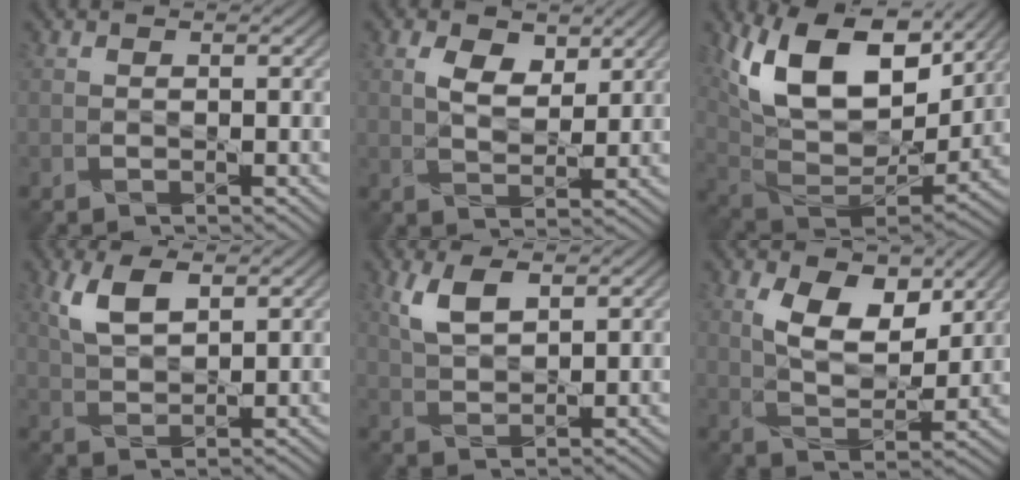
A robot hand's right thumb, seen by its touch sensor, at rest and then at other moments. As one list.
[{"total": 4.0, "force": [2.1, 2.1, 2.7], "torque": [-0.062, -0.001, 0.039]}, {"total": 17.2, "force": [8.4, 9.1, 11.9], "torque": [-0.238, 0.022, 0.143]}, {"total": 5.6, "force": [2.9, 2.3, 4.2], "torque": [-0.101, 0.004, 0.055]}, {"total": 5.1, "force": [2.7, 2.1, 3.8], "torque": [-0.093, 0.005, 0.053]}, {"total": 8.2, "force": [3.7, 4.2, 6.0], "torque": [-0.116, -0.004, 0.064]}]